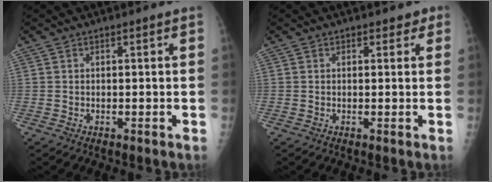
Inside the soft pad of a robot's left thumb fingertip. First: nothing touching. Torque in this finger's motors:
{"motor_torque": [-0.30, 0.21, 0.00, -0.08, 0.03]}